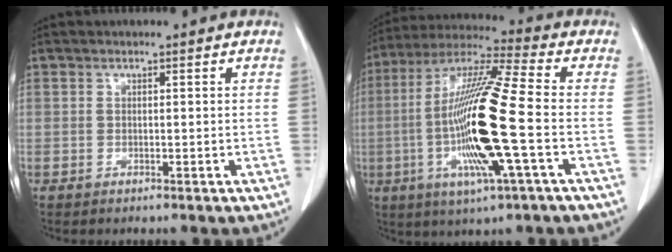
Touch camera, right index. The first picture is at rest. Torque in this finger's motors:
{"motor_torque": [2.14, 0.00, 0.64, 0.21]}